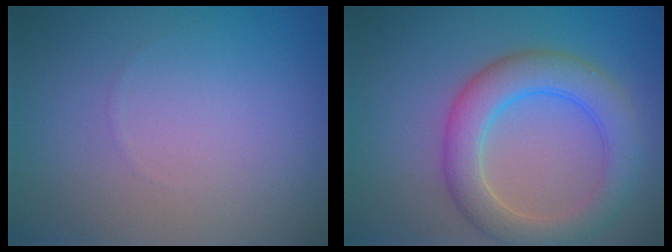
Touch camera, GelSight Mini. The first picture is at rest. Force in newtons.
{"total": 5.3, "press": 5.3, "slide": 0.3}